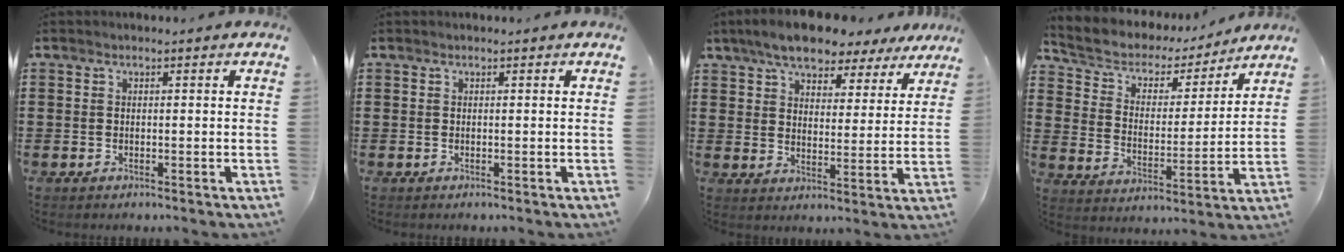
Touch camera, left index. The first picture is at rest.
{"total": 0.0}
{"total": 7.5, "force": [6.7, 1.9, 2.8], "torque": [-0.075, -0.018, 0.120]}
{"total": 4.6, "force": [3.8, 2.4, 1.0], "torque": [-0.047, -0.024, 0.058]}